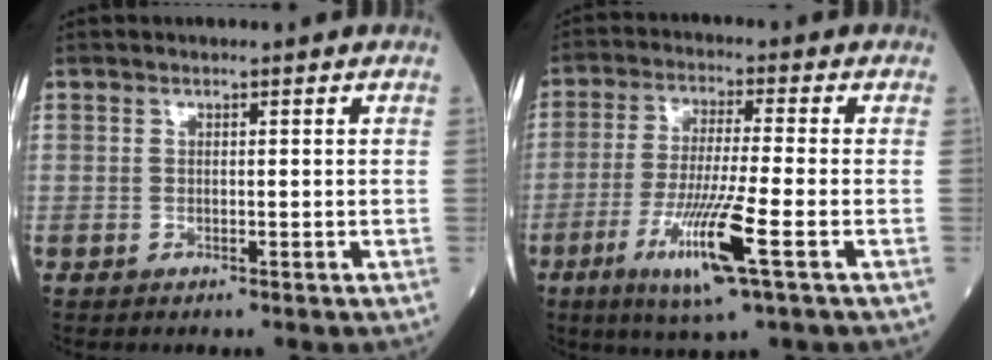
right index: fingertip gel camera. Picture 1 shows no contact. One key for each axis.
{"total": 11.0, "fx": -4.4, "fy": -0.2, "fz": 10.1, "tx": -0.199, "ty": -0.024, "tz": -0.082}